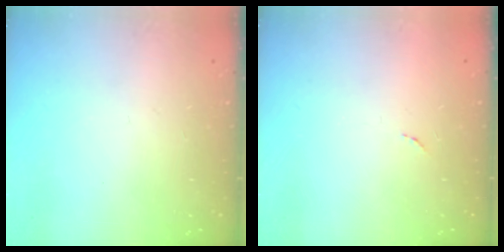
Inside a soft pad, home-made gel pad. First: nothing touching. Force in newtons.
{"total": 3.3, "press": 3.3, "slide": 0.2}